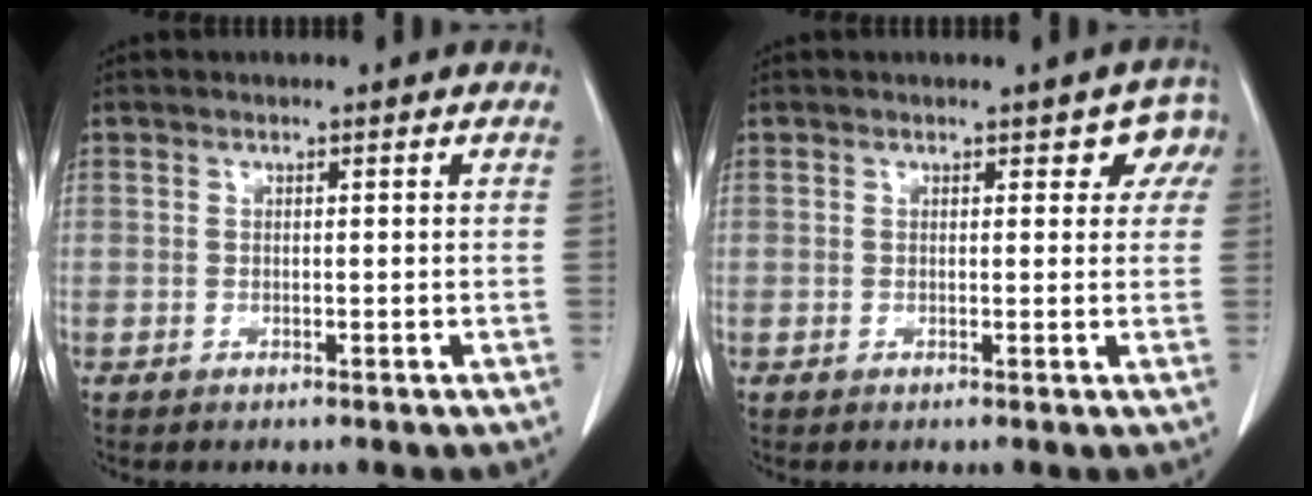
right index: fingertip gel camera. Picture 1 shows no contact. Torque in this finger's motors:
{"motor_torque": [0.21, 0.23, 0.02, 0.00]}